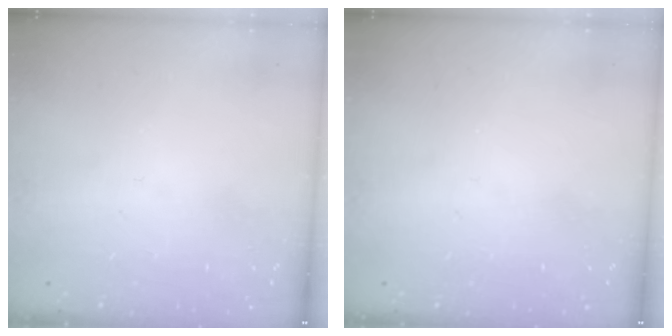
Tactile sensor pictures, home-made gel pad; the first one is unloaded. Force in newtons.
{"total": 0.0}